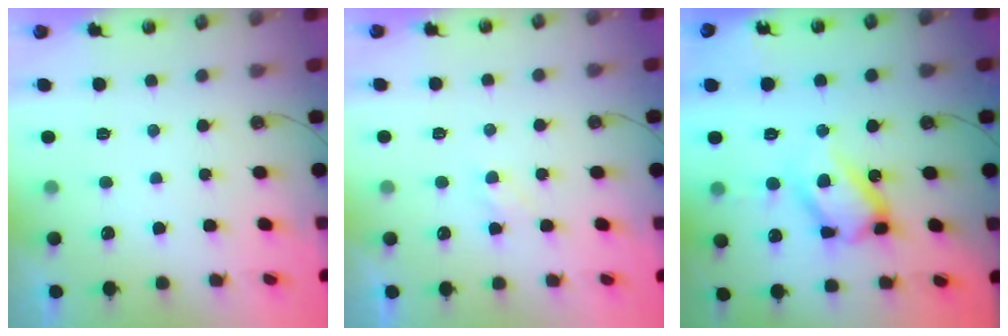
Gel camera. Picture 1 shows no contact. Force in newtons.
{"total": 2.9, "press": 2.9, "slide": 0.4}
{"total": 18.1, "press": 18.0, "slide": 1.9}